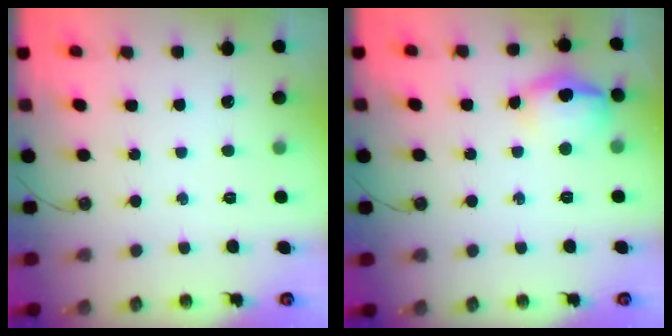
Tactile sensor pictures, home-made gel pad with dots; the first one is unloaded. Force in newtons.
{"total": 11.9, "press": 11.7, "slide": 2.2}